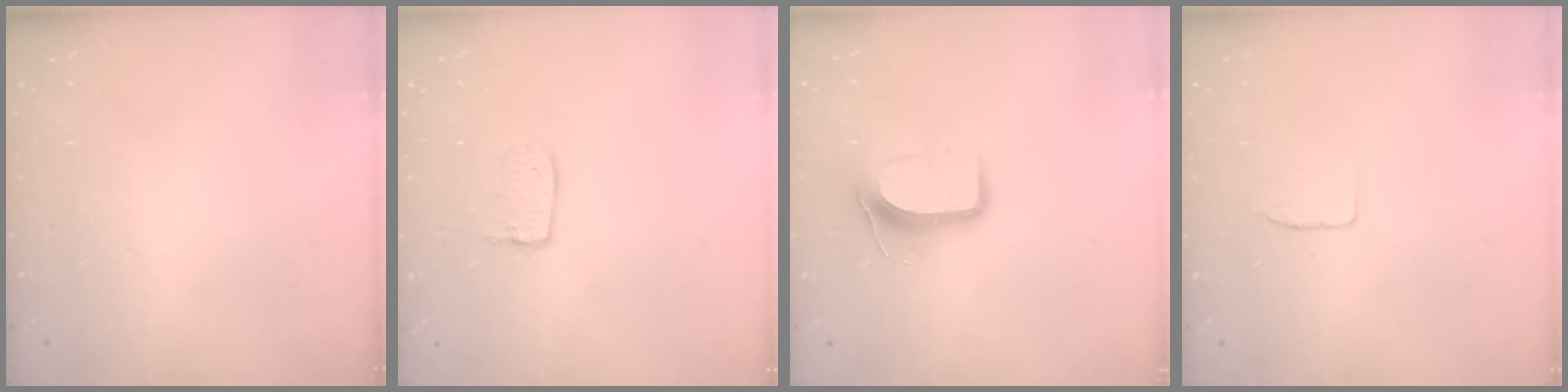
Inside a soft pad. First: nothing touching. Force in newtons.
{"total": 5.5, "press": 5.5, "slide": 0.4}
{"total": 9.3, "press": 9.3, "slide": 1.1}
{"total": 3.9, "press": 3.9, "slide": 0.3}